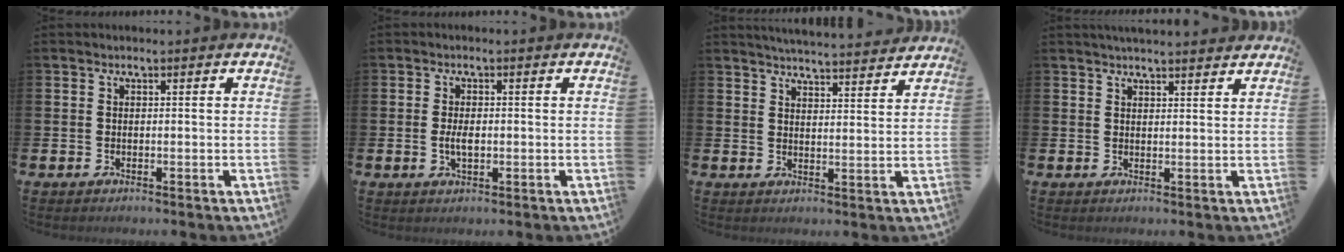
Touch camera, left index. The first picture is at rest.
{"total": 2.4, "force": [-0.1, 1.2, 2.1], "torque": [-0.025, -0.004, -0.006]}
{"total": 5.0, "force": [5.0, -0.2, 0.4], "torque": [-0.012, -0.036, 0.088]}
{"total": 3.0, "force": [2.9, 0.0, 0.4], "torque": [-0.007, -0.014, 0.052]}